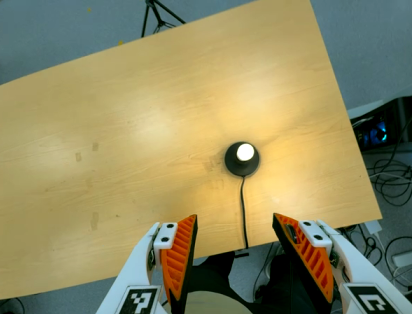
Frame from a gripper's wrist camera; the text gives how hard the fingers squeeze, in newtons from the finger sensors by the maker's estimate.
{"total": 0.0}